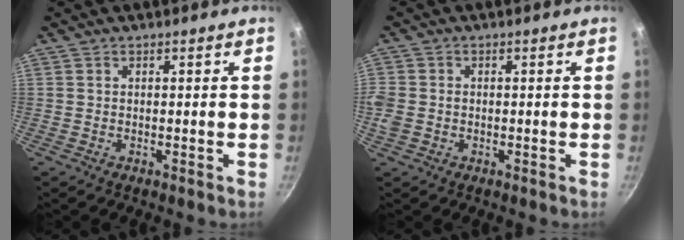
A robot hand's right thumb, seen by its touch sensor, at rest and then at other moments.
{"total": 4.0, "force": [-0.5, 3.3, 2.2], "torque": [-0.056, 0.006, -0.009]}